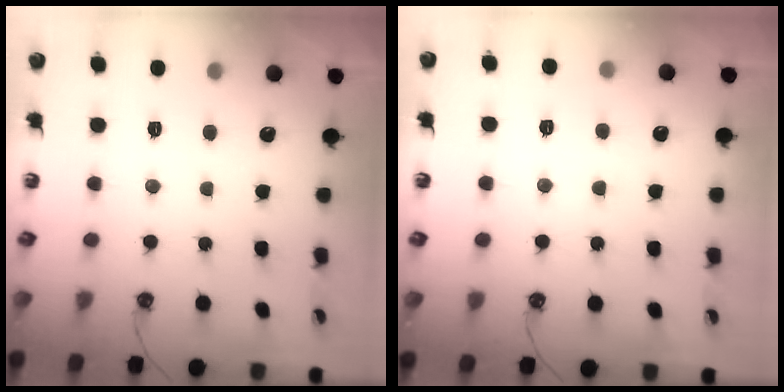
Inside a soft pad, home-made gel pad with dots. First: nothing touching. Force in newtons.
{"total": 1.8, "press": 1.8, "slide": 0.3}